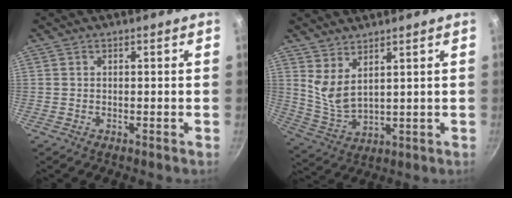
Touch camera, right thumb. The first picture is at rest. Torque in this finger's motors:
{"motor_torque": [-0.32, 0.79, 0.24, -0.05, 0.07]}